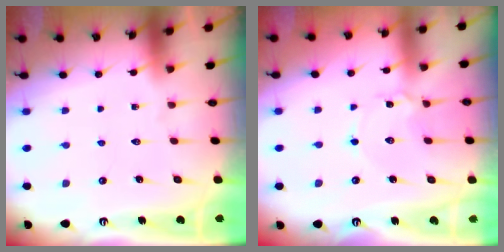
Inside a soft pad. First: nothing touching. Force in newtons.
{"total": 2.7, "press": 2.7, "slide": 0.2}